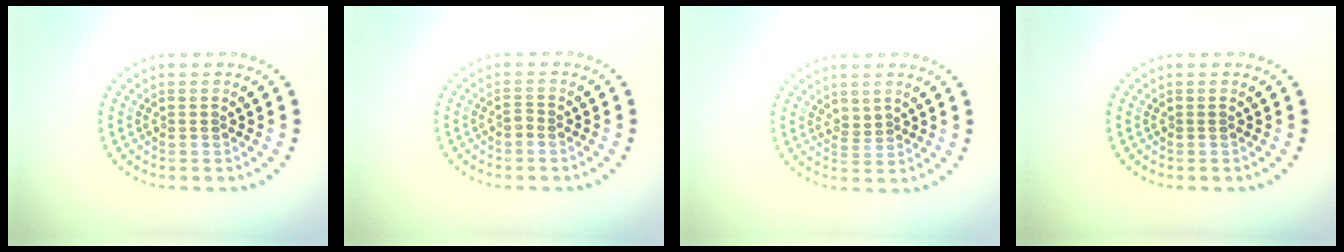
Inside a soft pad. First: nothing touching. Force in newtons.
{"total": 0.7, "press": 0.6, "slide": 0.4}
{"total": 1.1, "press": 0.8, "slide": 0.7}
{"total": 0.0}